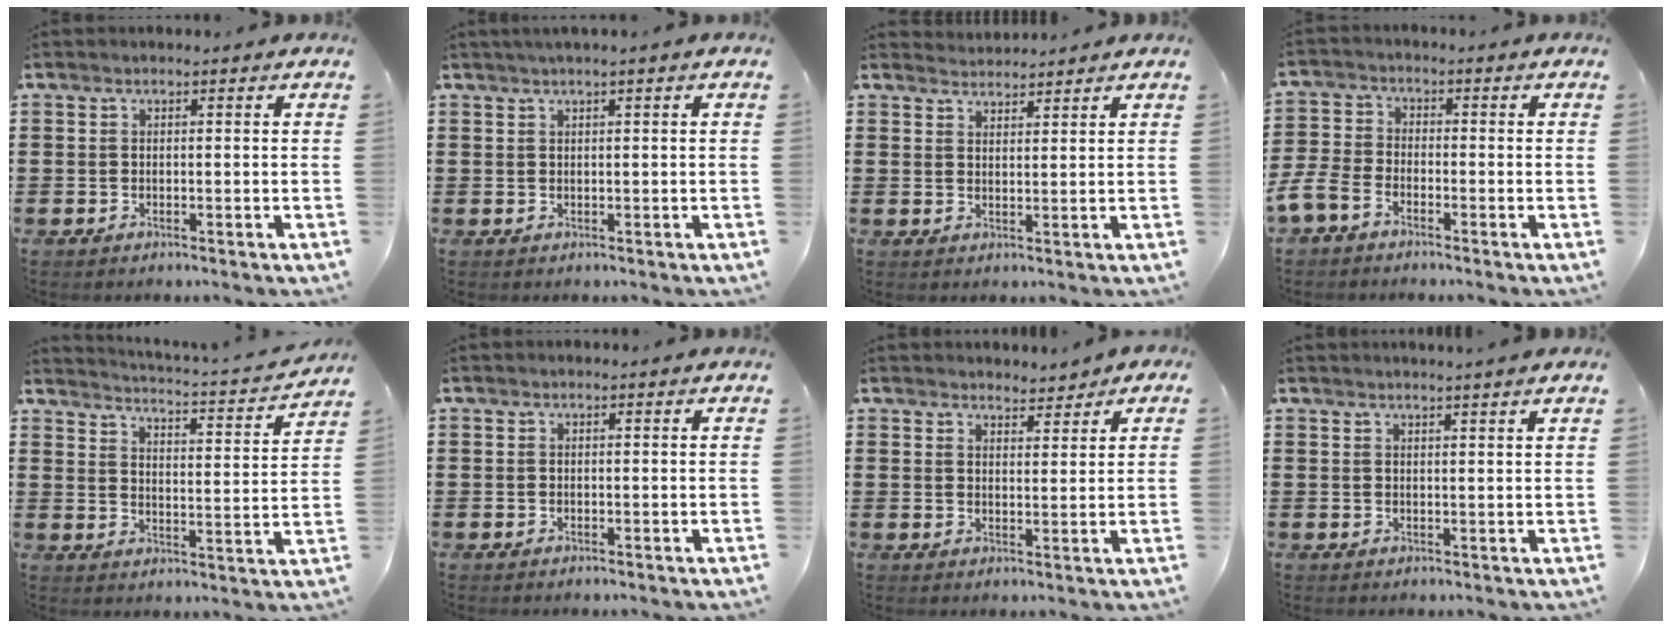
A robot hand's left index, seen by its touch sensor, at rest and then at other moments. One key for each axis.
{"total": 0.9, "fx": 0.4, "fy": -0.2, "fz": 0.8, "tx": -0.013, "ty": 0.000, "tz": 0.008}
{"total": 2.1, "fx": 2.1, "fy": 0.0, "fz": -0.5, "tx": 0.003, "ty": -0.004, "tz": 0.041}
{"total": 4.2, "fx": -3.3, "fy": 1.9, "fz": 1.9, "tx": -0.069, "ty": -0.004, "tz": -0.076}
{"total": 2.4, "fx": 2.3, "fy": -0.6, "fz": 0.5, "tx": -0.030, "ty": -0.030, "tz": 0.027}
{"total": 0.0}
{"total": 3.0, "fx": 2.8, "fy": 1.0, "fz": 0.4, "tx": -0.009, "ty": -0.002, "tz": 0.051}
{"total": 1.5, "fx": 1.4, "fy": -0.5, "fz": 0.4, "tx": -0.008, "ty": -0.002, "tz": 0.027}